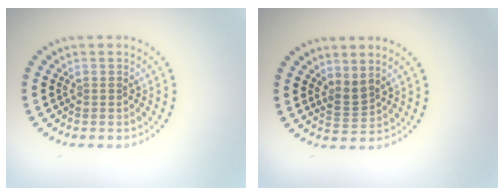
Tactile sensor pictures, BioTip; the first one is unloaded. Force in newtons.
{"total": 1.7, "press": 1.2, "slide": 1.2}